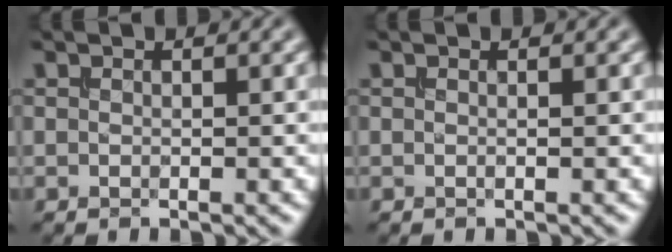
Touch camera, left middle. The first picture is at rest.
{"total": 0.0}